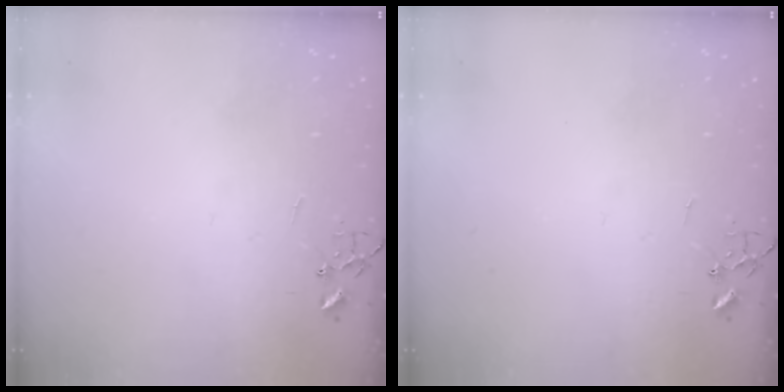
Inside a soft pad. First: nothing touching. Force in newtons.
{"total": 0.0}